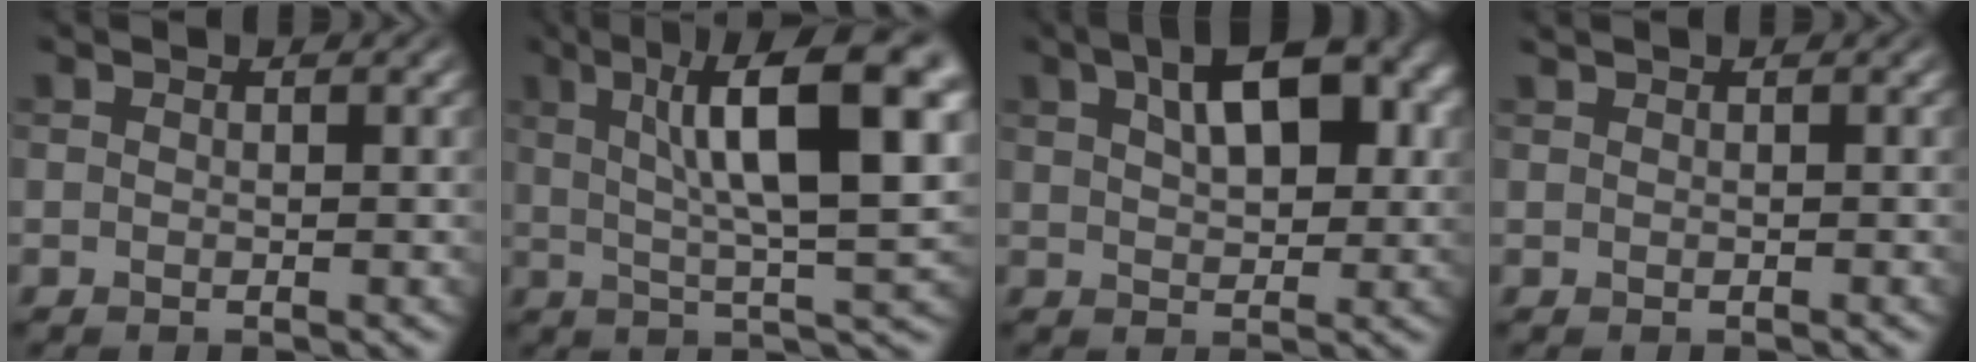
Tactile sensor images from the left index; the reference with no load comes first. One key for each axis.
{"total": 12.7, "fx": 4.3, "fy": 2.7, "fz": 11.6, "tx": -0.167, "ty": 0.015, "tz": 0.067}
{"total": 8.4, "fx": 3.4, "fy": 3.9, "fz": 6.6, "tx": -0.107, "ty": 0.018, "tz": 0.049}
{"total": 0.6, "fx": 0.5, "fy": 0.1, "fz": 0.1, "tx": -0.001, "ty": 0.004, "tz": 0.011}